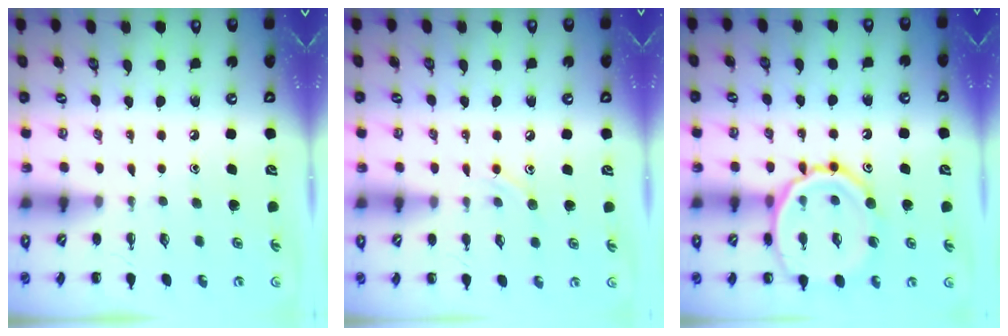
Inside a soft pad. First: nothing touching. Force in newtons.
{"total": 6.4, "press": 6.2, "slide": 1.6}
{"total": 16.0, "press": 16.0, "slide": 1.3}